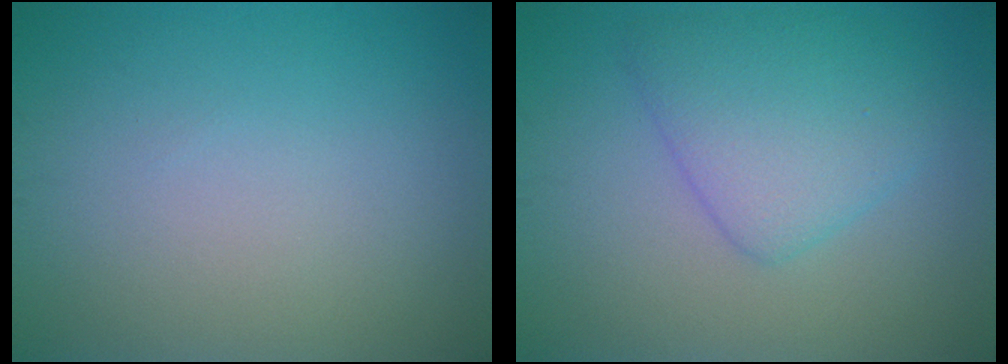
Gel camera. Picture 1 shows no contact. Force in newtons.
{"total": 4.5, "press": 4.5, "slide": 0.2}